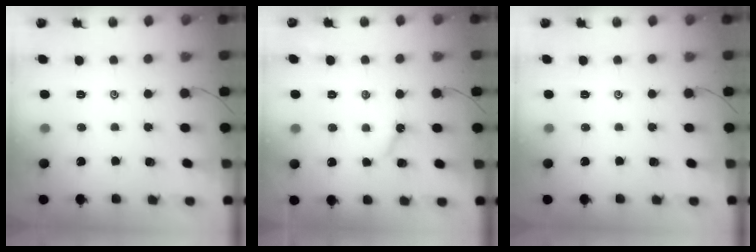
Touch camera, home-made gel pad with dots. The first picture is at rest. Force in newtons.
{"total": 3.2, "press": 3.2, "slide": 0.5}
{"total": 0.0}